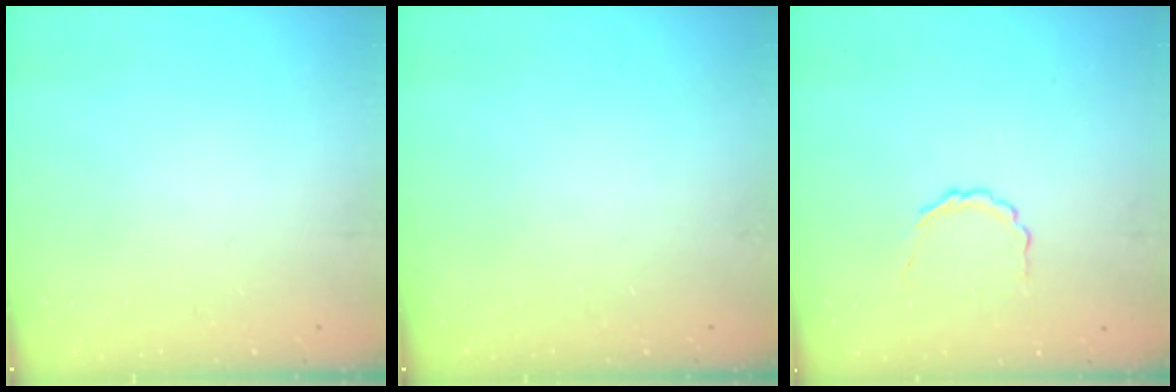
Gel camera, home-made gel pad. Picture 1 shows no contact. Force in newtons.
{"total": 0.0}
{"total": 2.6, "press": 2.4, "slide": 1.0}